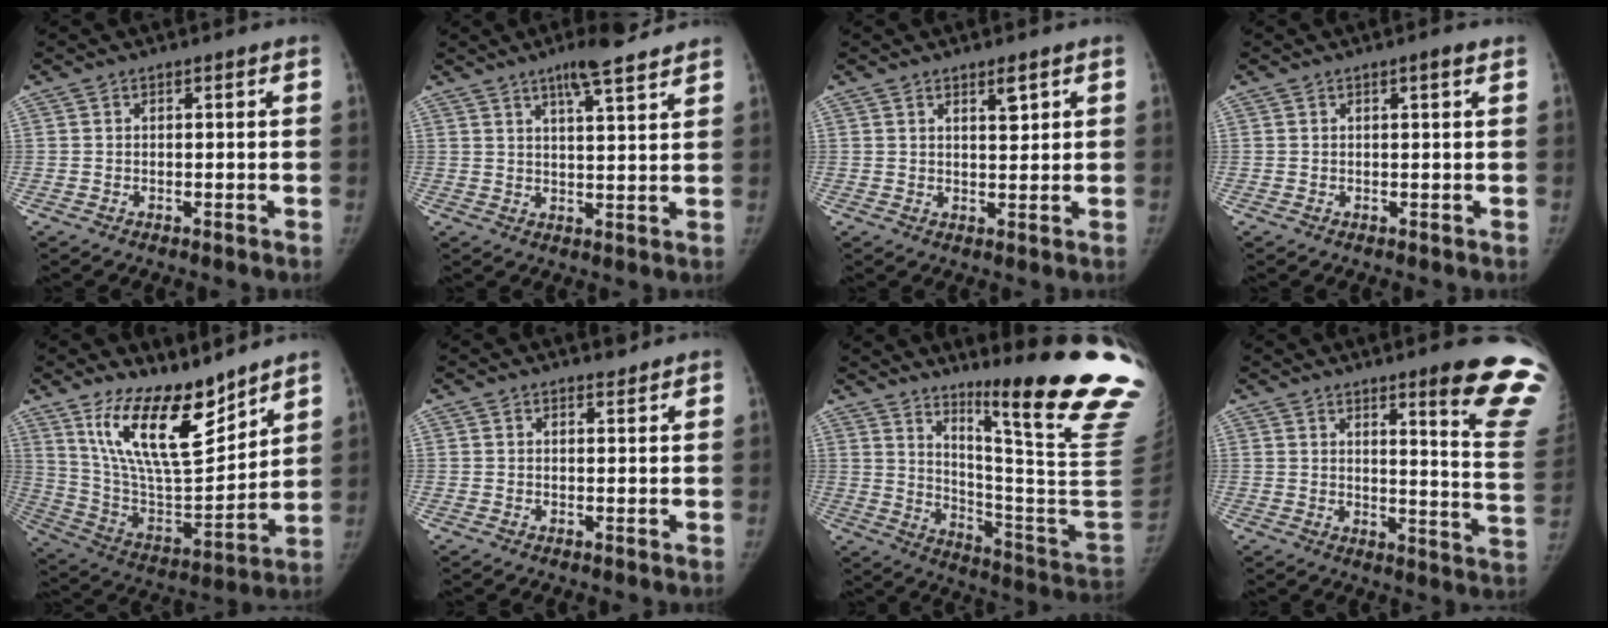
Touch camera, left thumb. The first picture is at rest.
{"total": 8.5, "force": [6.2, 1.3, 5.7], "torque": [-0.082, -0.029, 0.094]}
{"total": 3.0, "force": [1.8, 1.0, 2.2], "torque": [-0.027, -0.013, 0.030]}
{"total": 1.5, "force": [0.9, 0.0, 1.2], "torque": [-0.020, -0.002, 0.012]}
{"total": 19.0, "force": [13.0, 6.7, 12.0], "torque": [-0.171, -0.086, 0.247]}
{"total": 1.2, "force": [1.1, 0.3, 0.1], "torque": [0.001, -0.011, 0.016]}
{"total": 27.8, "force": [17.6, 1.0, 21.5], "torque": [-0.263, -0.146, 0.261]}
{"total": 16.8, "force": [11.4, 1.4, 12.3], "torque": [-0.122, -0.093, 0.138]}